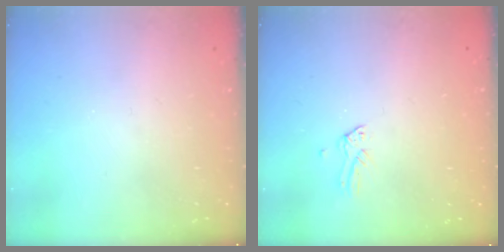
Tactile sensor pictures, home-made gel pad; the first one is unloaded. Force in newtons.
{"total": 0.0}